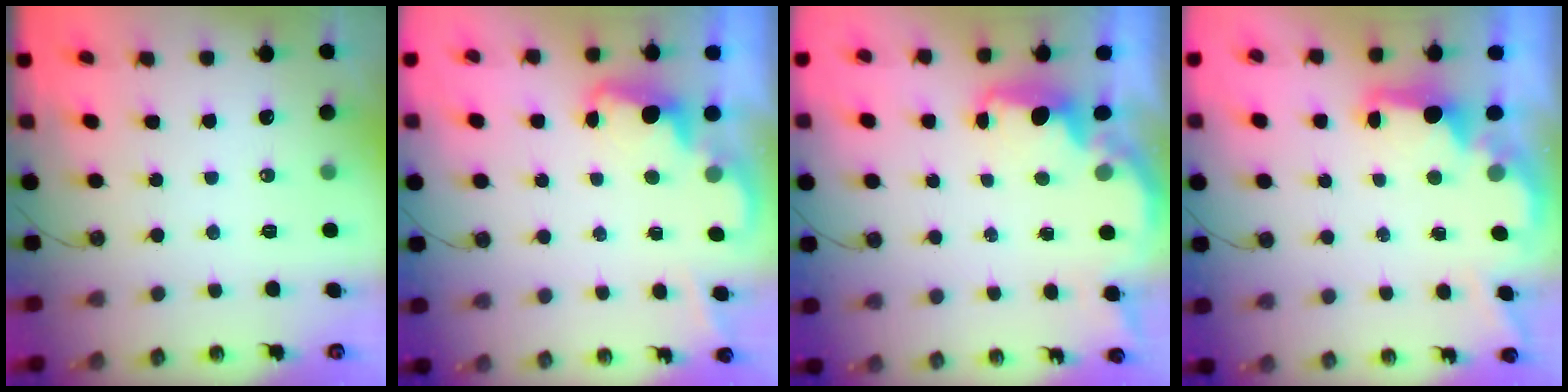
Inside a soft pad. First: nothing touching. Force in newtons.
{"total": 2.4, "press": 2.3, "slide": 0.5}
{"total": 2.2, "press": 2.0, "slide": 0.8}
{"total": 3.4, "press": 3.3, "slide": 0.4}